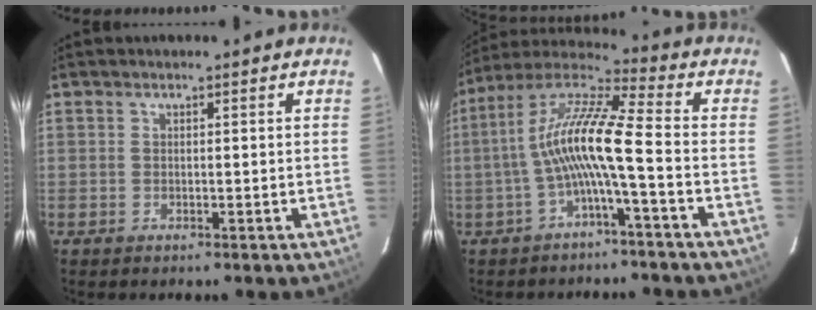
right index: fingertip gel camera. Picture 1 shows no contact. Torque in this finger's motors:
{"motor_torque": [1.87, -0.27, 0.99, 0.21]}